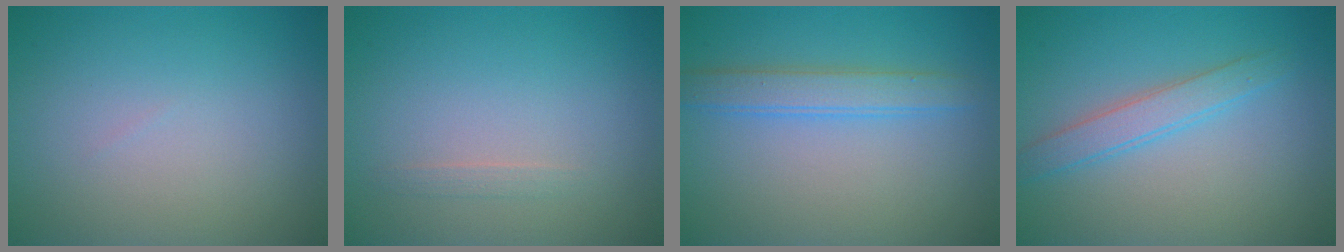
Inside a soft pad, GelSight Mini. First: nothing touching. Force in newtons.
{"total": 0.6, "press": 0.6, "slide": 0.0}
{"total": 2.8, "press": 2.8, "slide": 0.0}
{"total": 2.5, "press": 2.5, "slide": 0.2}